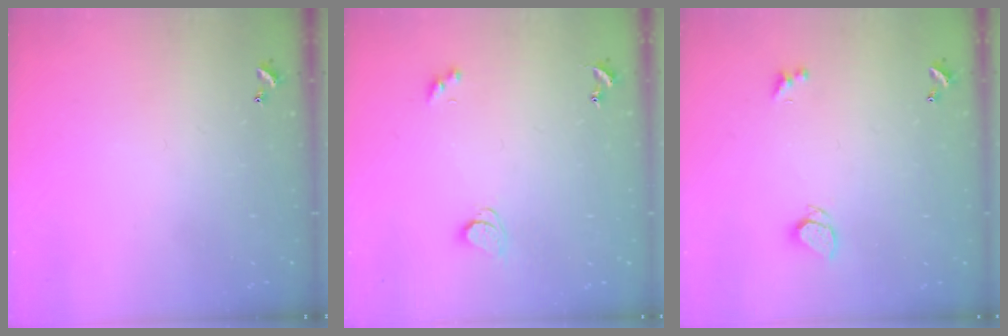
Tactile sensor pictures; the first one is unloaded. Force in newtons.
{"total": 2.4, "press": 2.3, "slide": 0.6}
{"total": 2.4, "press": 2.3, "slide": 0.6}